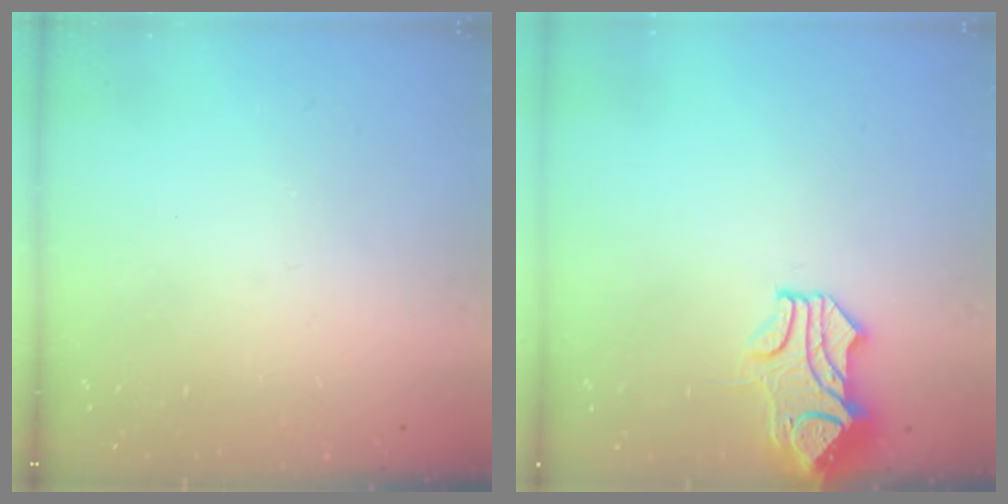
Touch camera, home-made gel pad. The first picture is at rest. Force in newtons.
{"total": 1.5, "press": 0.8, "slide": 1.3}